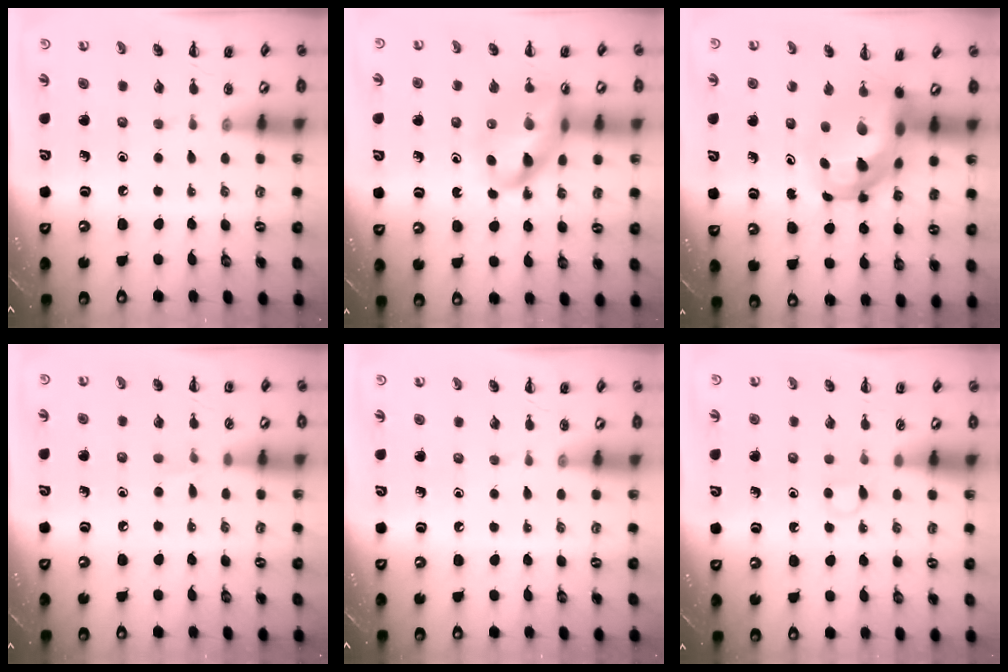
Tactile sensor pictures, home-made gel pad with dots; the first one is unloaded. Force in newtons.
{"total": 15.0, "press": 14.5, "slide": 3.8}
{"total": 7.0, "press": 6.7, "slide": 1.8}
{"total": 3.6, "press": 3.4, "slide": 1.1}
{"total": 0.0}
{"total": 3.1, "press": 2.9, "slide": 1.0}